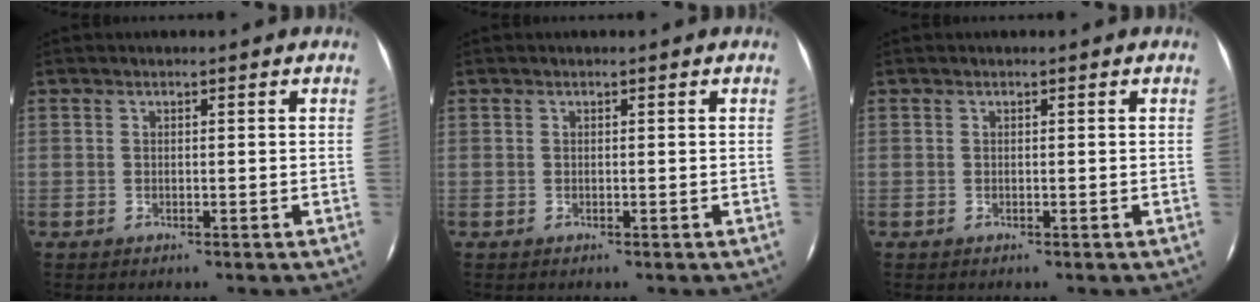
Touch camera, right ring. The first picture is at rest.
{"total": 0.0}
{"total": 0.0}